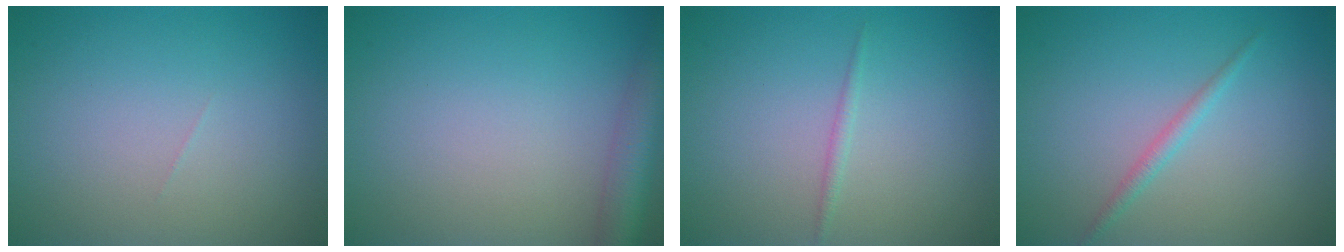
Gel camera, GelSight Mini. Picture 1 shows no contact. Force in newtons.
{"total": 4.4, "press": 4.4, "slide": 0.2}
{"total": 0.7, "press": 0.7, "slide": 0.0}
{"total": 1.2, "press": 1.2, "slide": 0.0}